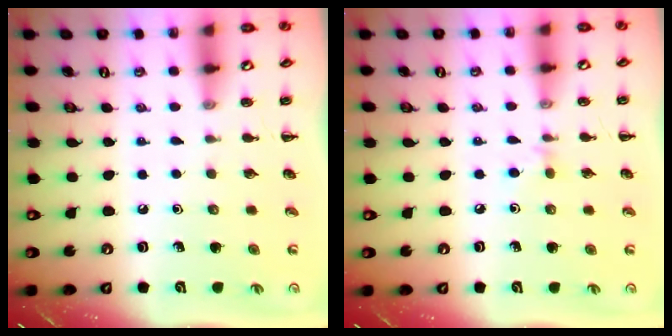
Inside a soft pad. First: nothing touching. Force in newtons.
{"total": 3.9, "press": 3.6, "slide": 1.6}